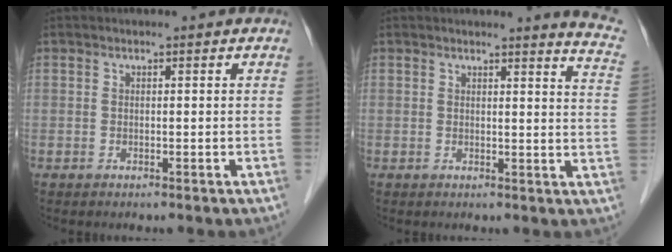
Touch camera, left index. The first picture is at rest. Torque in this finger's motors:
{"motor_torque": [0.26, -0.73, 0.02, 0.00]}